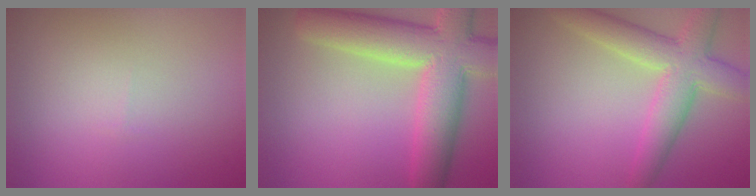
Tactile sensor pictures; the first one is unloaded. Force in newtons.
{"total": 10.2, "press": 10.1, "slide": 0.9}
{"total": 6.0, "press": 6.0, "slide": 0.3}